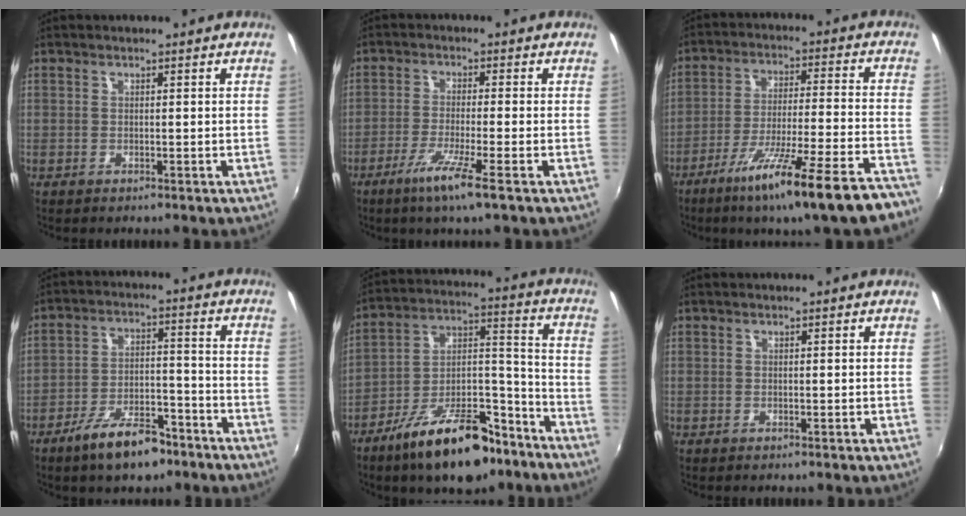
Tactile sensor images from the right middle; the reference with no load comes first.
{"total": 6.8, "force": [-3.9, -0.6, 5.5], "torque": [-0.118, -0.014, -0.074]}
{"total": 20.8, "force": [-16.0, 0.2, 13.4], "torque": [-0.223, -0.058, -0.238]}
{"total": 10.7, "force": [-7.7, 3.9, 6.3], "torque": [-0.124, 0.008, -0.121]}
{"total": 19.6, "force": [-13.1, 7.7, 12.4], "torque": [-0.206, 0.012, -0.202]}
{"total": 0.0}